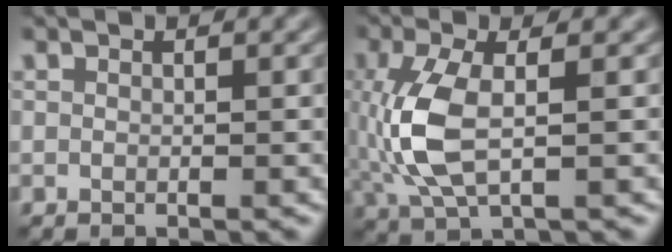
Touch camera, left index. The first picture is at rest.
{"total": 5.8, "force": [-0.4, 2.3, 5.3], "torque": [-0.133, 0.000, -0.009]}